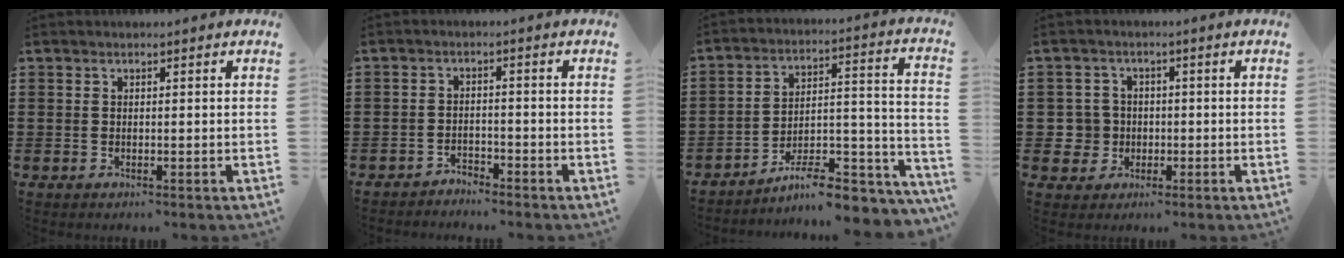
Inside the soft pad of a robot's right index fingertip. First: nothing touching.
{"total": 2.1, "force": [-2.1, 0.3, -0.2], "torque": [-0.006, 0.004, -0.046]}
{"total": 9.0, "force": [-7.4, 2.3, 4.7], "torque": [-0.068, 0.012, -0.138]}
{"total": 4.5, "force": [-0.6, 4.4, 0.9], "torque": [-0.042, 0.010, -0.015]}